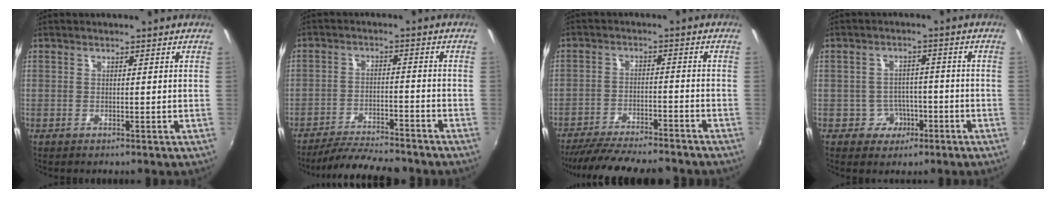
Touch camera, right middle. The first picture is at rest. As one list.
[{"total": 11.7, "force": [-10.5, 1.9, 4.6], "torque": [-0.107, -0.007, -0.164]}, {"total": 17.8, "force": [-15.6, 3.3, 7.8], "torque": [-0.155, -0.023, -0.233]}, {"total": 4.9, "force": [-2.2, 4.3, 0.8], "torque": [-0.023, 0.014, -0.023]}]